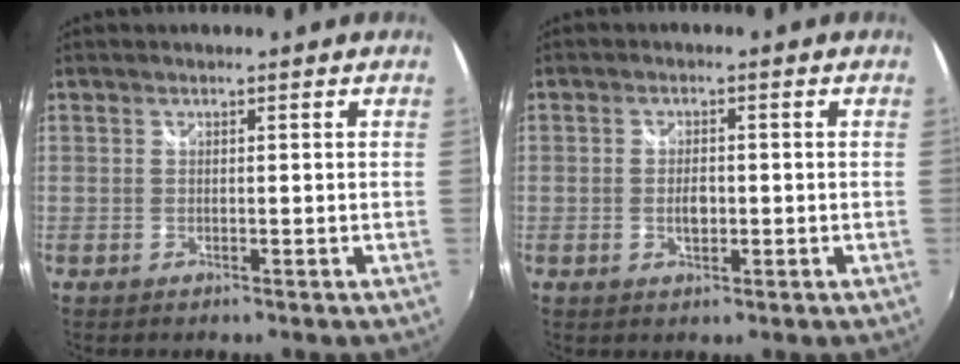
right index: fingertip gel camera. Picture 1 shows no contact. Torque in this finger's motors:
{"motor_torque": [-0.01, 0.04, 0.03, 0.01]}